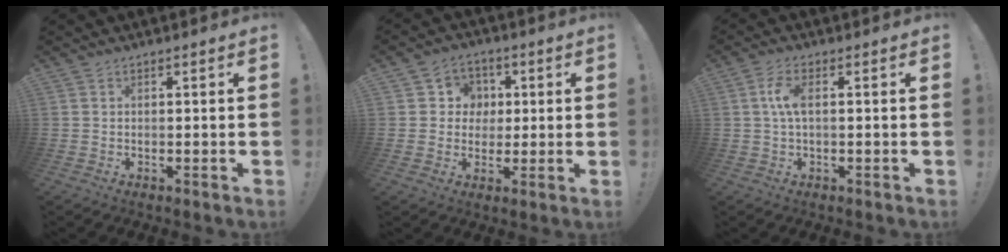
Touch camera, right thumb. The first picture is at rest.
{"total": 7.6, "force": [0.2, 7.4, 1.3], "torque": [-0.012, 0.004, 0.010]}
{"total": 5.5, "force": [0.4, 2.1, 5.1], "torque": [-0.104, 0.000, 0.003]}